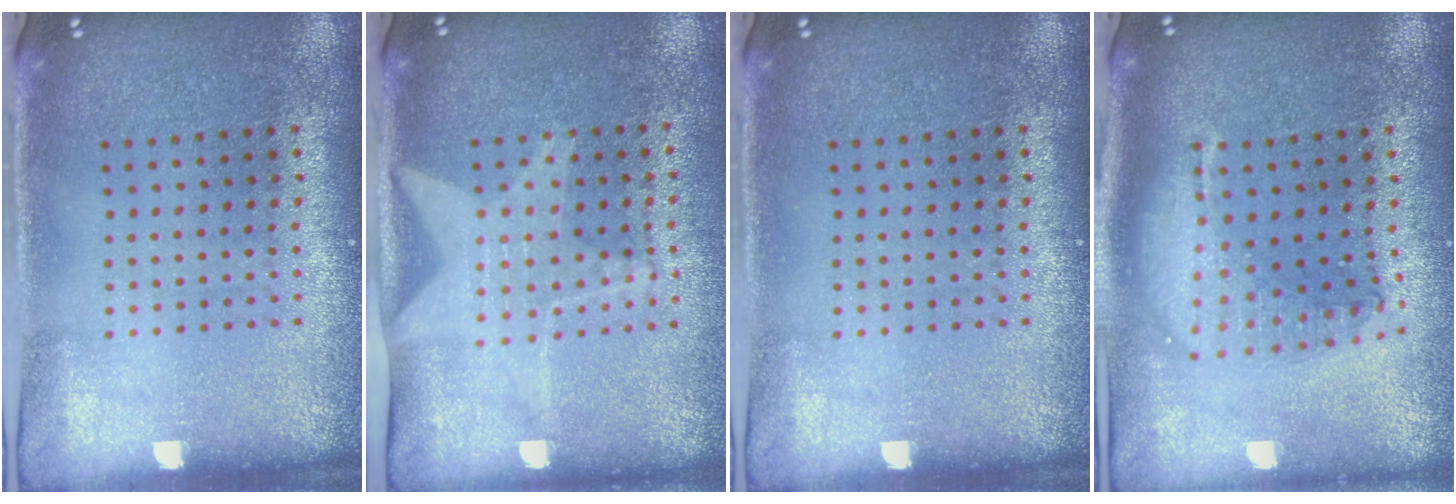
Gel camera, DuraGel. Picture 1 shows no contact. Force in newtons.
{"total": 1.9, "press": 1.6, "slide": 1.1}
{"total": 0.0}
{"total": 1.8, "press": 1.6, "slide": 1.0}